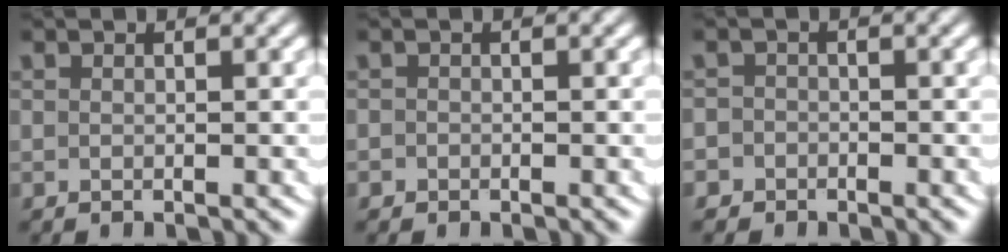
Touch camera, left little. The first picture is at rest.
{"total": 0.9, "force": [-0.5, 0.7, -0.1], "torque": [0.002, -0.006, -0.007]}
{"total": 3.0, "force": [-1.6, 2.5, -0.2], "torque": [-0.003, -0.010, -0.031]}